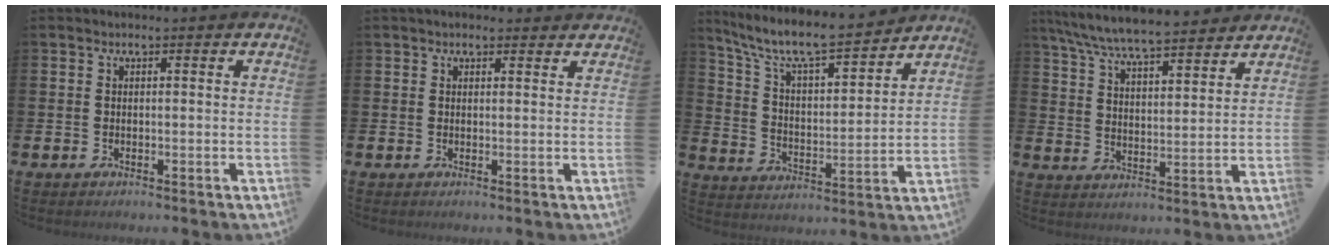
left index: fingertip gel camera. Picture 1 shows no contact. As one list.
[{"total": 1.3, "force": [1.2, 0.6, 0.3], "torque": [-0.001, 0.003, 0.020]}, {"total": 9.2, "force": [8.3, 1.5, 3.6], "torque": [-0.112, -0.054, 0.142]}, {"total": 7.5, "force": [7.2, 0.4, 2.0], "torque": [-0.072, -0.043, 0.129]}]